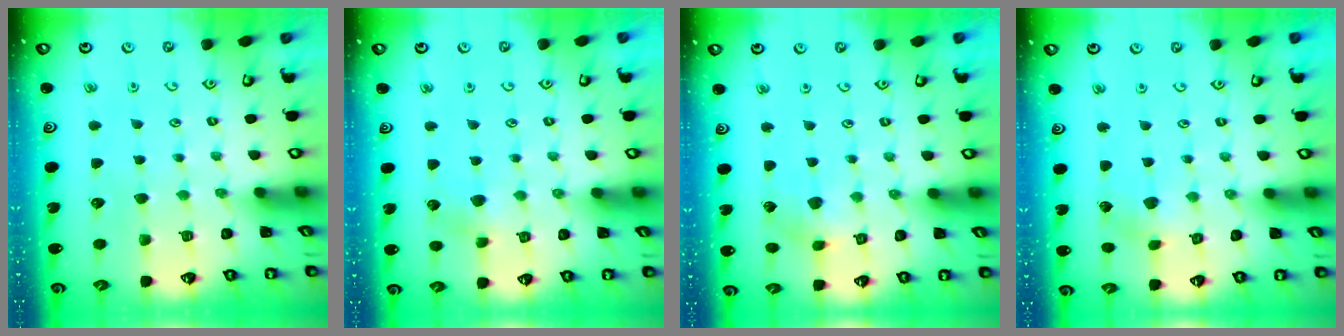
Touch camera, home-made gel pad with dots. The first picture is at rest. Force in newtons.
{"total": 2.2, "press": 2.2, "slide": 0.3}
{"total": 4.3, "press": 4.3, "slide": 0.7}
{"total": 2.7, "press": 2.7, "slide": 0.7}